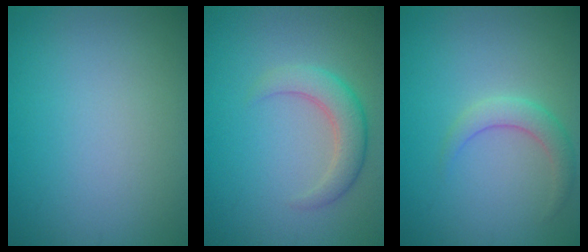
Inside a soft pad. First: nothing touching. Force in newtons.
{"total": 3.3, "press": 3.3, "slide": 0.3}
{"total": 2.2, "press": 2.2, "slide": 0.2}